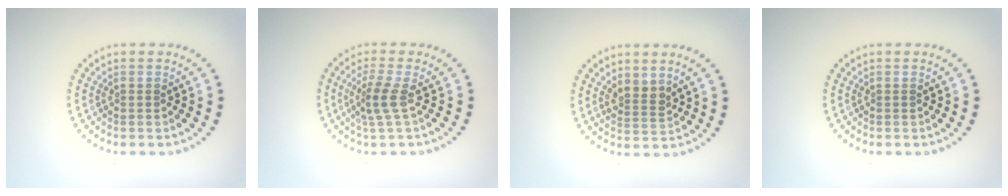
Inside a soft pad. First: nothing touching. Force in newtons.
{"total": 2.3, "press": 1.8, "slide": 1.5}
{"total": 2.0, "press": 1.7, "slide": 1.2}
{"total": 0.0}